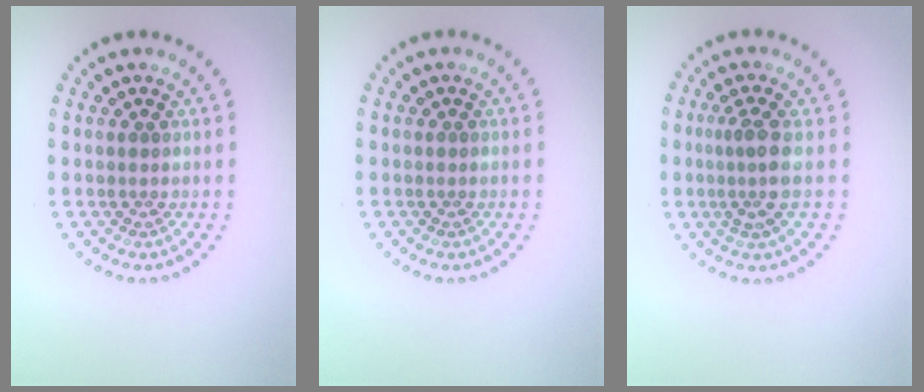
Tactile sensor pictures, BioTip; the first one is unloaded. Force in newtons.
{"total": 0.0}
{"total": 2.6, "press": 1.9, "slide": 1.8}